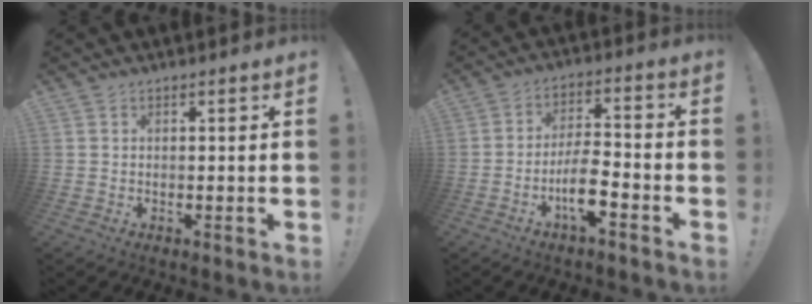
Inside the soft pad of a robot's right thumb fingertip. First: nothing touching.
{"total": 10.2, "force": [-4.6, 3.7, 8.4], "torque": [-0.162, 0.014, -0.083]}